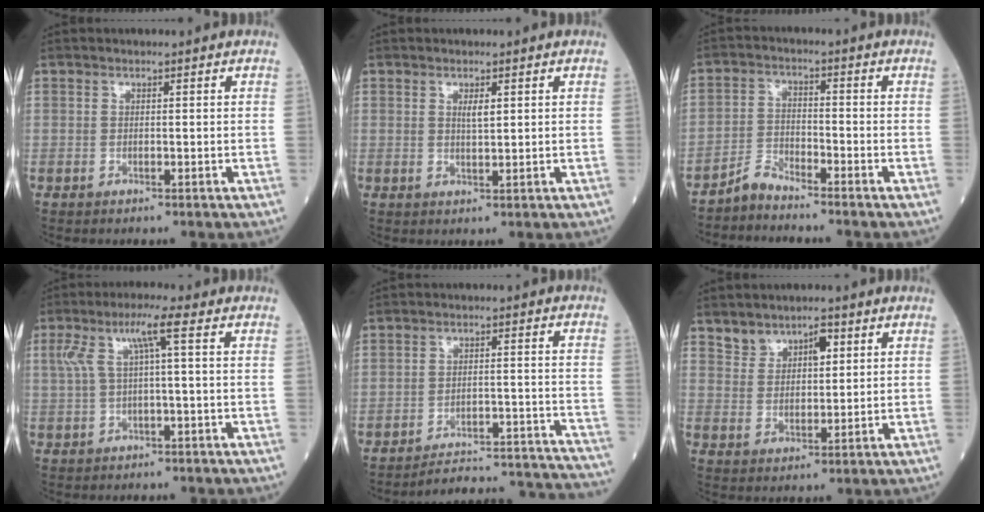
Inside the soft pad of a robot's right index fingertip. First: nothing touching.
{"total": 1.7, "force": [0.8, 0.3, 1.5], "torque": [-0.027, -0.003, 0.015]}
{"total": 3.2, "force": [-3.2, 0.2, 0.2], "torque": [-0.005, -0.012, -0.063]}
{"total": 5.3, "force": [1.3, -0.1, 5.1], "torque": [-0.106, 0.029, 0.033]}
{"total": 18.2, "force": [-18.1, -0.2, 2.0], "torque": [0.002, 0.016, -0.228]}
{"total": 5.0, "force": [3.3, 2.8, 2.6], "torque": [-0.041, 0.011, 0.062]}